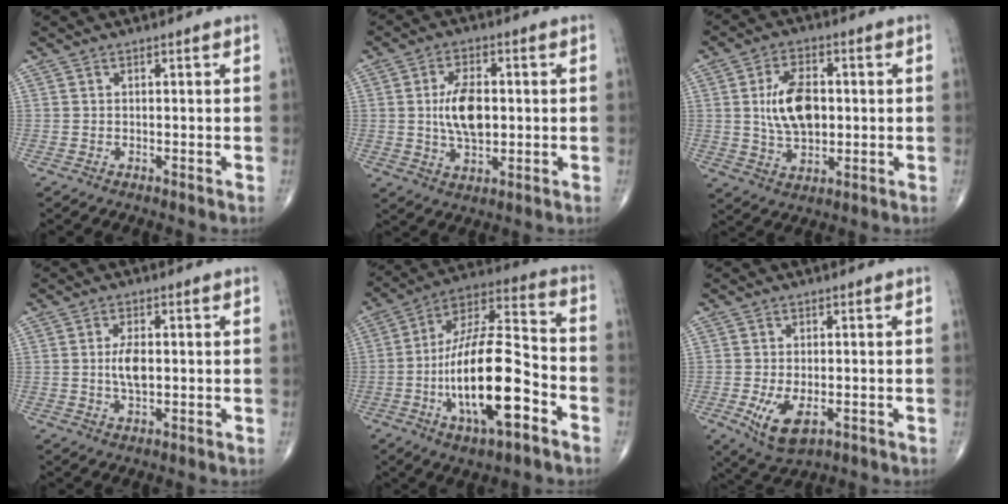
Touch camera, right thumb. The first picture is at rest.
{"total": 9.3, "force": [0.4, 5.0, 7.8], "torque": [-0.131, -0.001, 0.010]}
{"total": 11.0, "force": [0.8, 6.3, 8.9], "torque": [-0.147, 0.001, 0.020]}
{"total": 4.6, "force": [0.1, 2.2, 4.1], "torque": [-0.076, -0.005, 0.001]}
{"total": 21.7, "force": [-6.9, 7.7, 19.0], "torque": [-0.339, 0.046, -0.112]}
{"total": 7.7, "force": [-2.4, 3.7, 6.3], "torque": [-0.116, -0.010, -0.031]}